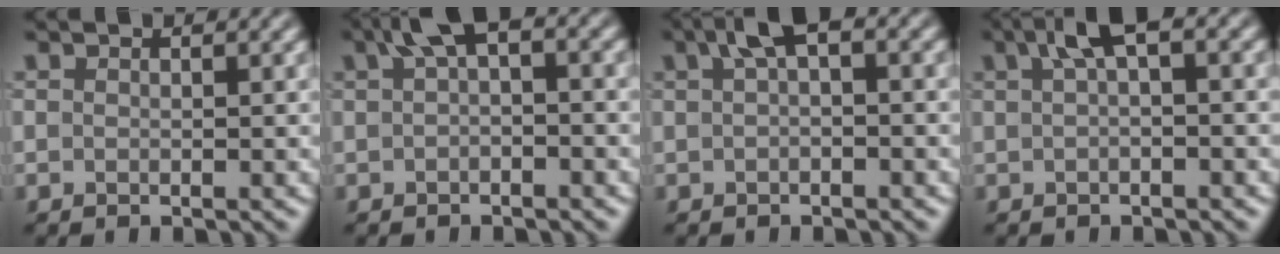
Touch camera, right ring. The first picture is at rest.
{"total": 3.2, "force": [0.8, 1.3, 2.8], "torque": [-0.040, 0.016, 0.004]}
{"total": 2.7, "force": [0.8, 0.9, 2.4], "torque": [-0.036, 0.016, 0.005]}
{"total": 3.1, "force": [1.0, 0.7, 2.9], "torque": [-0.047, 0.017, 0.010]}